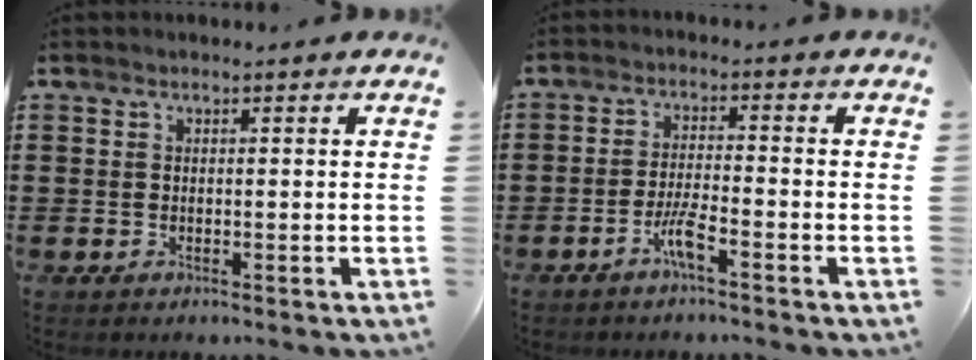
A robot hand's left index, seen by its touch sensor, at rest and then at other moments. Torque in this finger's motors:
{"motor_torque": [0.46, 0.43, 0.08, 0.05]}